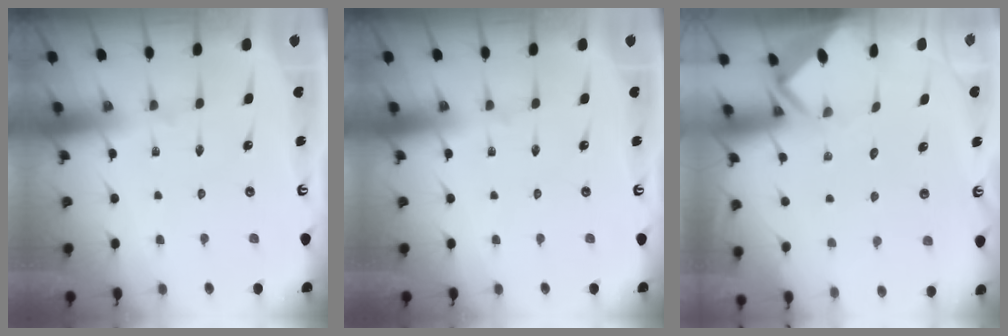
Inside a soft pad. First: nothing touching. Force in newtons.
{"total": 0.0}
{"total": 3.7, "press": 3.7, "slide": 0.2}